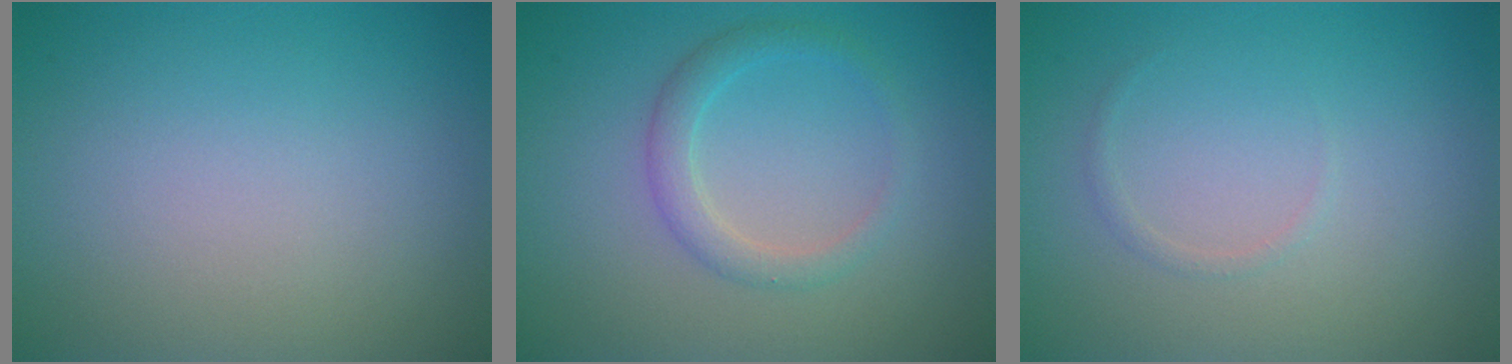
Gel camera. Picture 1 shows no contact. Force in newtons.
{"total": 2.1, "press": 2.1, "slide": 0.0}
{"total": 0.6, "press": 0.6, "slide": 0.1}